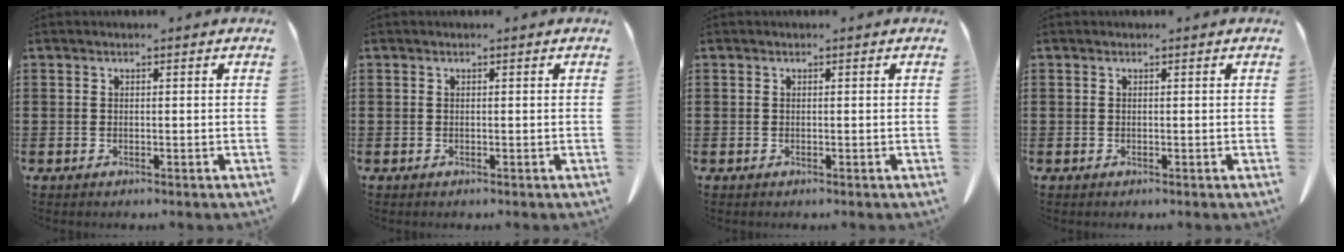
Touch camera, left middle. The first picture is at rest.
{"total": 0.0}
{"total": 0.0}
{"total": 0.0}